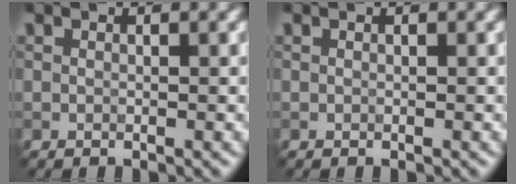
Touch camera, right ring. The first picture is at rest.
{"total": 0.0}